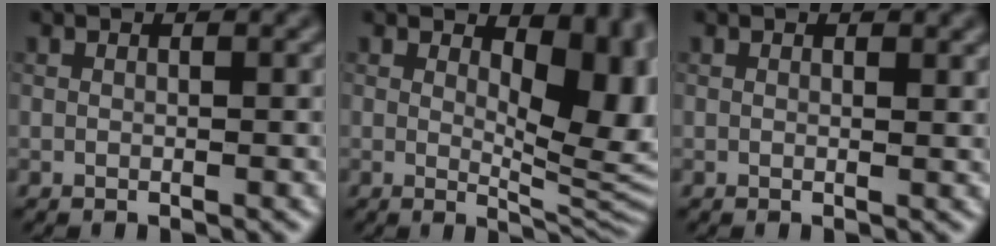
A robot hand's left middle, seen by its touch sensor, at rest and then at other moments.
{"total": 7.8, "force": [2.2, 3.8, 6.5], "torque": [-0.087, -0.015, 0.035]}
{"total": 0.6, "force": [0.4, 0.3, 0.4], "torque": [-0.004, -0.003, 0.006]}